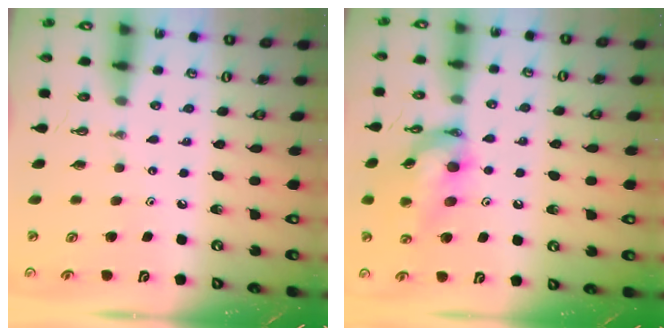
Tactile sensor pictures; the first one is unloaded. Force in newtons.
{"total": 15.1, "press": 15.0, "slide": 1.5}